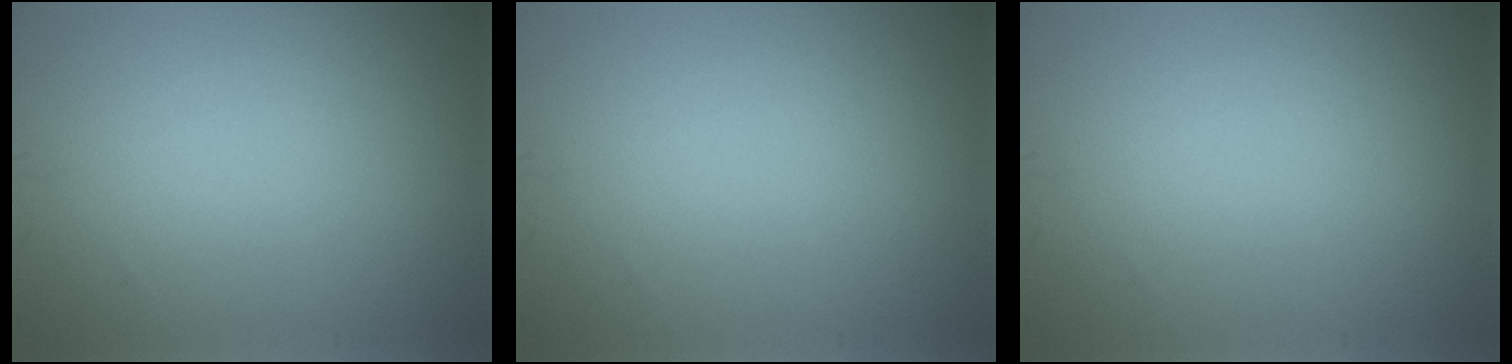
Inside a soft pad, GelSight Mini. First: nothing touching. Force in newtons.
{"total": 0.0}
{"total": 0.0}